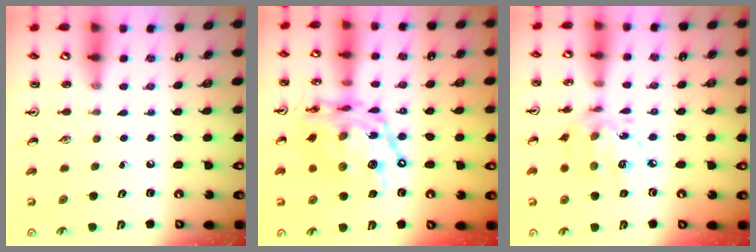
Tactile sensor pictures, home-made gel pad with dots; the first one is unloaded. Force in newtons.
{"total": 20.0, "press": 19.9, "slide": 1.8}
{"total": 11.7, "press": 11.7, "slide": 0.7}